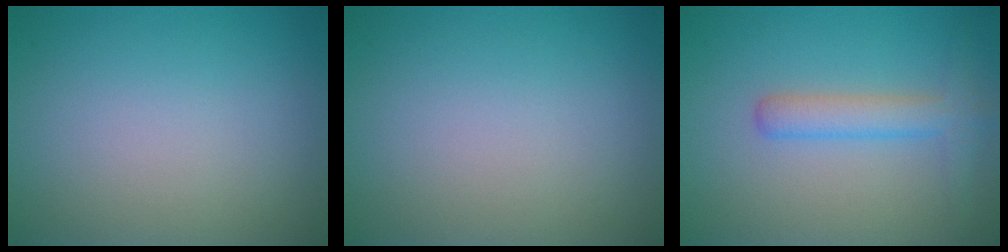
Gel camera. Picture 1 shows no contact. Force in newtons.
{"total": 0.0}
{"total": 3.0, "press": 3.0, "slide": 0.1}